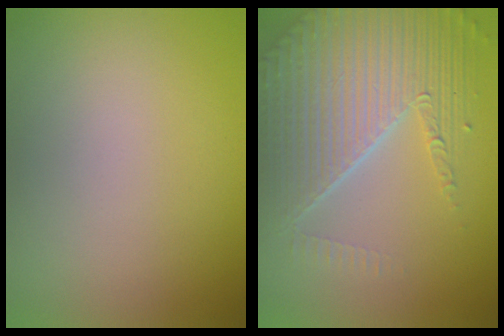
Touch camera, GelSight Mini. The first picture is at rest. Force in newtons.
{"total": 7.7, "press": 5.4, "slide": 5.5}